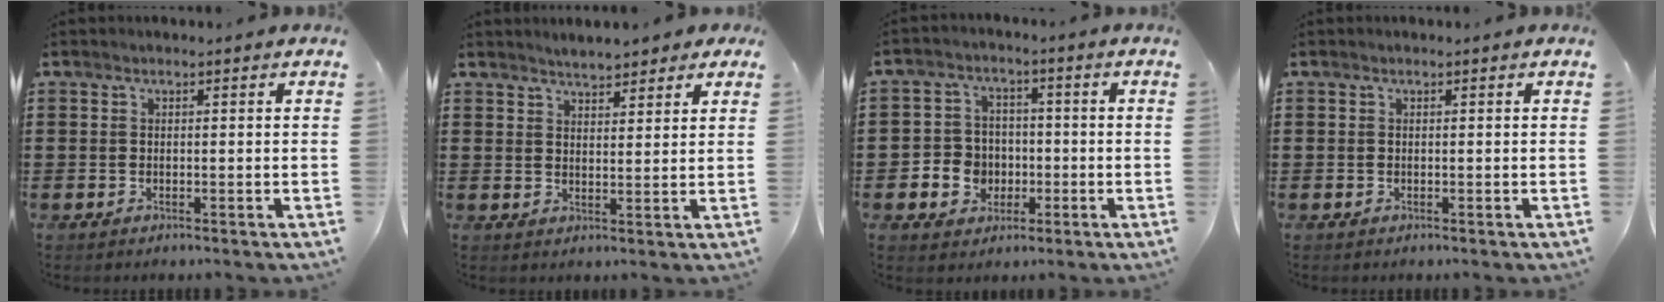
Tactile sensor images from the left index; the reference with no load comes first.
{"total": 3.2, "force": [3.1, 0.7, 0.6], "torque": [-0.022, 0.000, 0.058]}
{"total": 5.2, "force": [-1.3, 4.8, 1.6], "torque": [-0.043, 0.014, -0.023]}
{"total": 0.0}